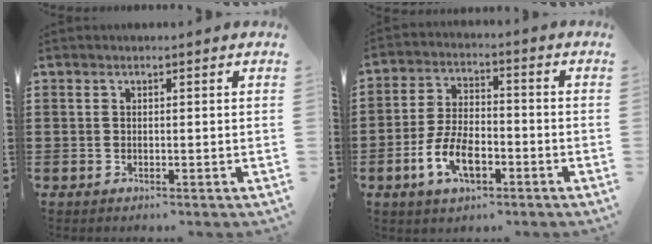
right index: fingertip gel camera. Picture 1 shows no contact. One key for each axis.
{"total": 7.8, "fx": -3.2, "fy": 3.8, "fz": 6.1, "tx": -0.141, "ty": -0.003, "tz": -0.065}